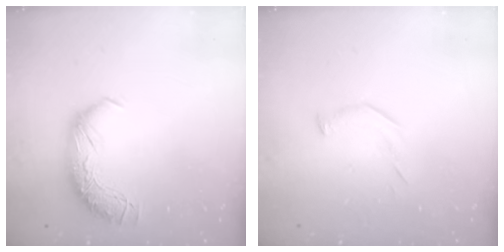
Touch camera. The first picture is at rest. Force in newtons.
{"total": 6.8, "press": 6.8, "slide": 0.9}